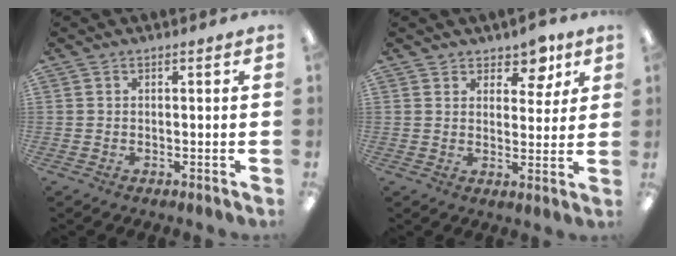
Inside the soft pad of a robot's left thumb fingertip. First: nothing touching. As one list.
[{"total": 6.5, "force": [4.5, 3.9, 2.5], "torque": [-0.027, -0.023, 0.077]}]